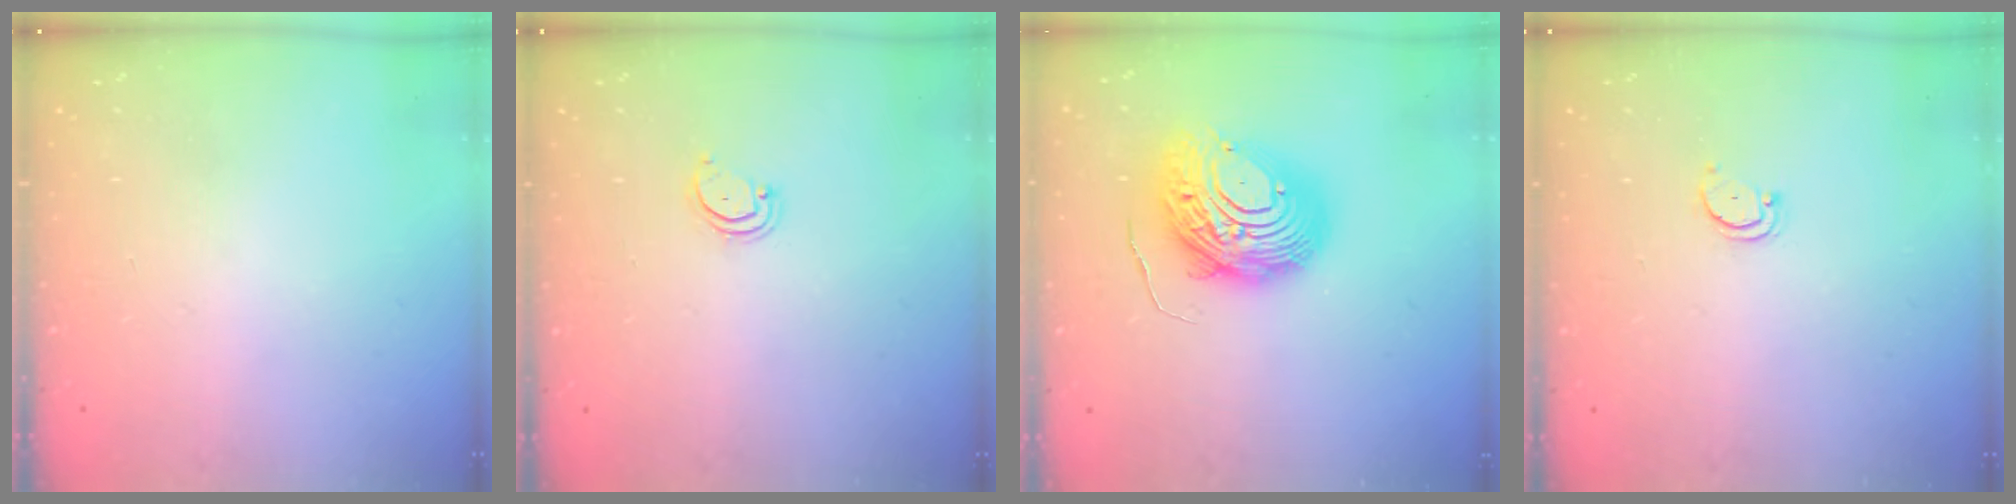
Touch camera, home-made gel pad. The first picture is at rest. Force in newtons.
{"total": 3.0, "press": 3.0, "slide": 0.2}
{"total": 13.9, "press": 13.9, "slide": 1.4}
{"total": 2.3, "press": 2.3, "slide": 0.2}